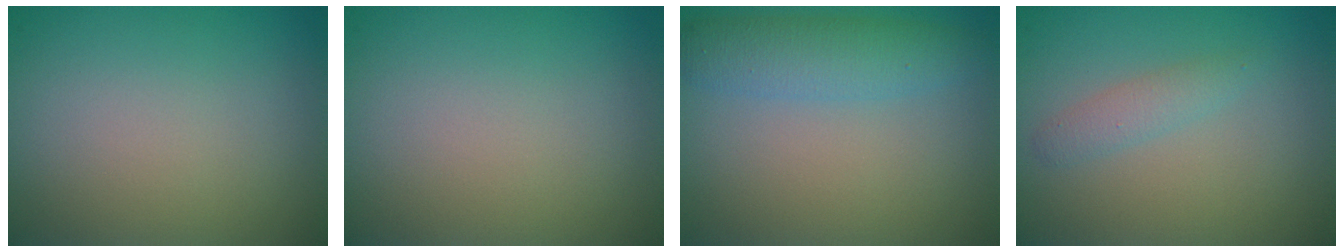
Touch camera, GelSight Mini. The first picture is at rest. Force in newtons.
{"total": 0.0}
{"total": 3.5, "press": 3.5, "slide": 0.1}
{"total": 1.5, "press": 1.5, "slide": 0.0}